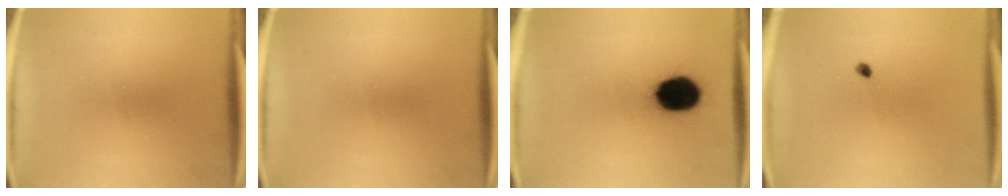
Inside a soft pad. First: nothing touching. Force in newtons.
{"total": 0.0}
{"total": 14.1}
{"total": 0.9}